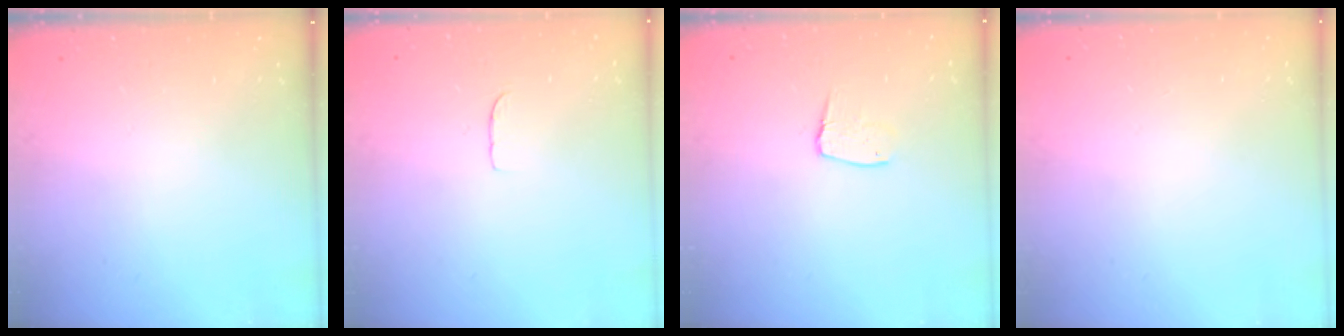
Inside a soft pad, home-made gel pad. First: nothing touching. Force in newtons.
{"total": 3.2, "press": 3.2, "slide": 0.3}
{"total": 7.0, "press": 7.0, "slide": 0.5}
{"total": 0.0}